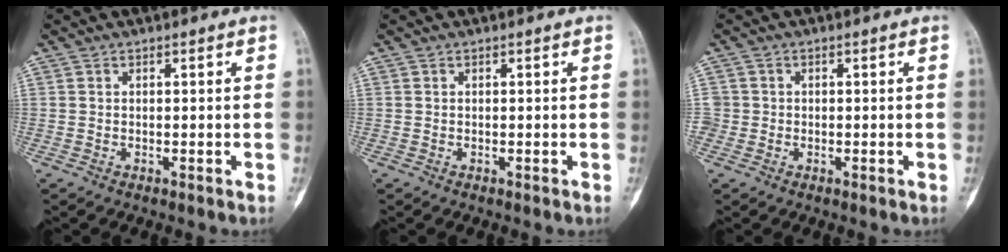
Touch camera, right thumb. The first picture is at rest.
{"total": 0.0}
{"total": 2.0, "force": [-0.3, 1.9, 0.1], "torque": [0.012, 0.008, -0.009]}